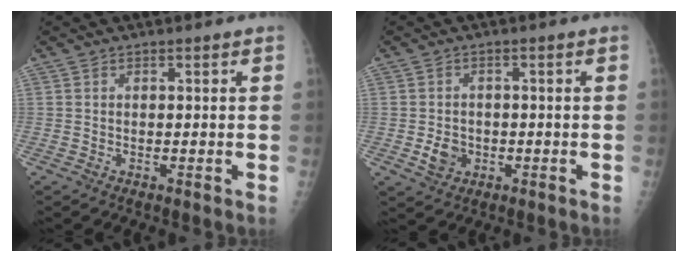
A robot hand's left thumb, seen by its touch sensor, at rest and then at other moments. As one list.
[{"total": 3.9, "force": [-1.2, 3.3, 1.7], "torque": [-0.017, 0.003, -0.014]}]